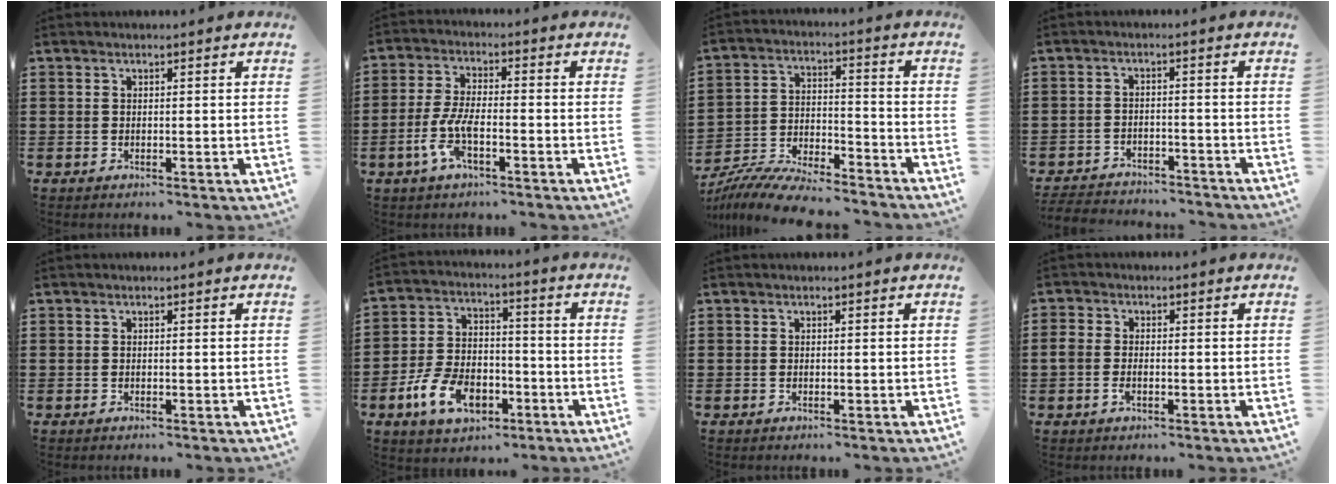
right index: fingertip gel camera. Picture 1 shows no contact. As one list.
[{"total": 6.5, "force": [-2.5, 2.2, 5.6], "torque": [-0.134, -0.010, -0.053]}, {"total": 8.3, "force": [-8.0, 0.4, 2.2], "torque": [-0.051, 0.006, -0.158]}, {"total": 3.4, "force": [-3.4, 0.2, 0.1], "torque": [-0.015, -0.005, -0.074]}, {"total": 0.0}, {"total": 9.0, "force": [-4.3, 5.4, 5.8], "torque": [-0.138, 0.006, -0.081]}, {"total": 0.0}, {"total": 2.1, "force": [-0.8, 1.2, 1.5], "torque": [-0.043, -0.004, -0.021]}]